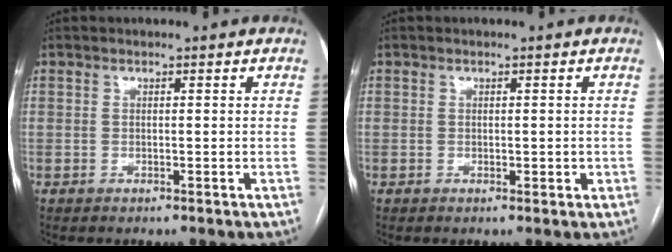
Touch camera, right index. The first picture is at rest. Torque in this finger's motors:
{"motor_torque": [-0.28, 0.49, 0.02, 0.03]}